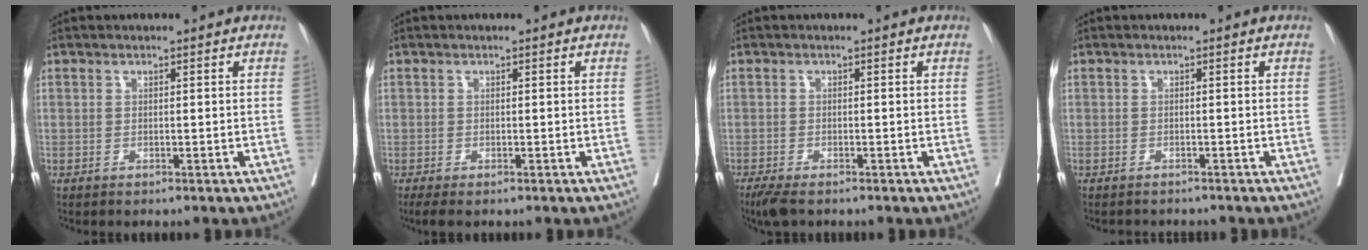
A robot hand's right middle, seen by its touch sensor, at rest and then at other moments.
{"total": 2.3, "force": [-1.7, 0.7, 1.5], "torque": [-0.024, -0.010, -0.026]}
{"total": 3.8, "force": [-2.9, 0.8, 2.3], "torque": [-0.043, -0.013, -0.048]}
{"total": 3.1, "force": [-3.0, 0.8, 0.6], "torque": [-0.006, -0.003, -0.038]}